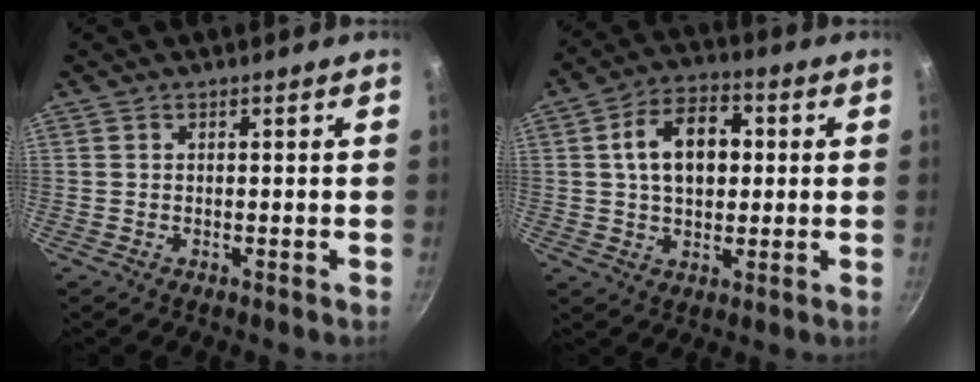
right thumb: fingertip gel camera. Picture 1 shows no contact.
{"total": 11.8, "force": [1.7, 7.8, 8.8], "torque": [-0.115, 0.016, 0.020]}